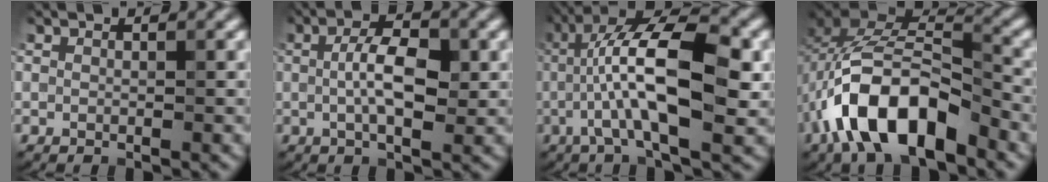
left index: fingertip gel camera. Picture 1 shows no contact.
{"total": 4.9, "force": [0.2, 1.7, 4.6], "torque": [-0.085, 0.003, 0.000]}
{"total": 10.7, "force": [-0.6, 3.0, 10.3], "torque": [-0.184, 0.025, -0.018]}
{"total": 10.5, "force": [-4.9, 5.2, 7.7], "torque": [-0.136, 0.010, -0.092]}